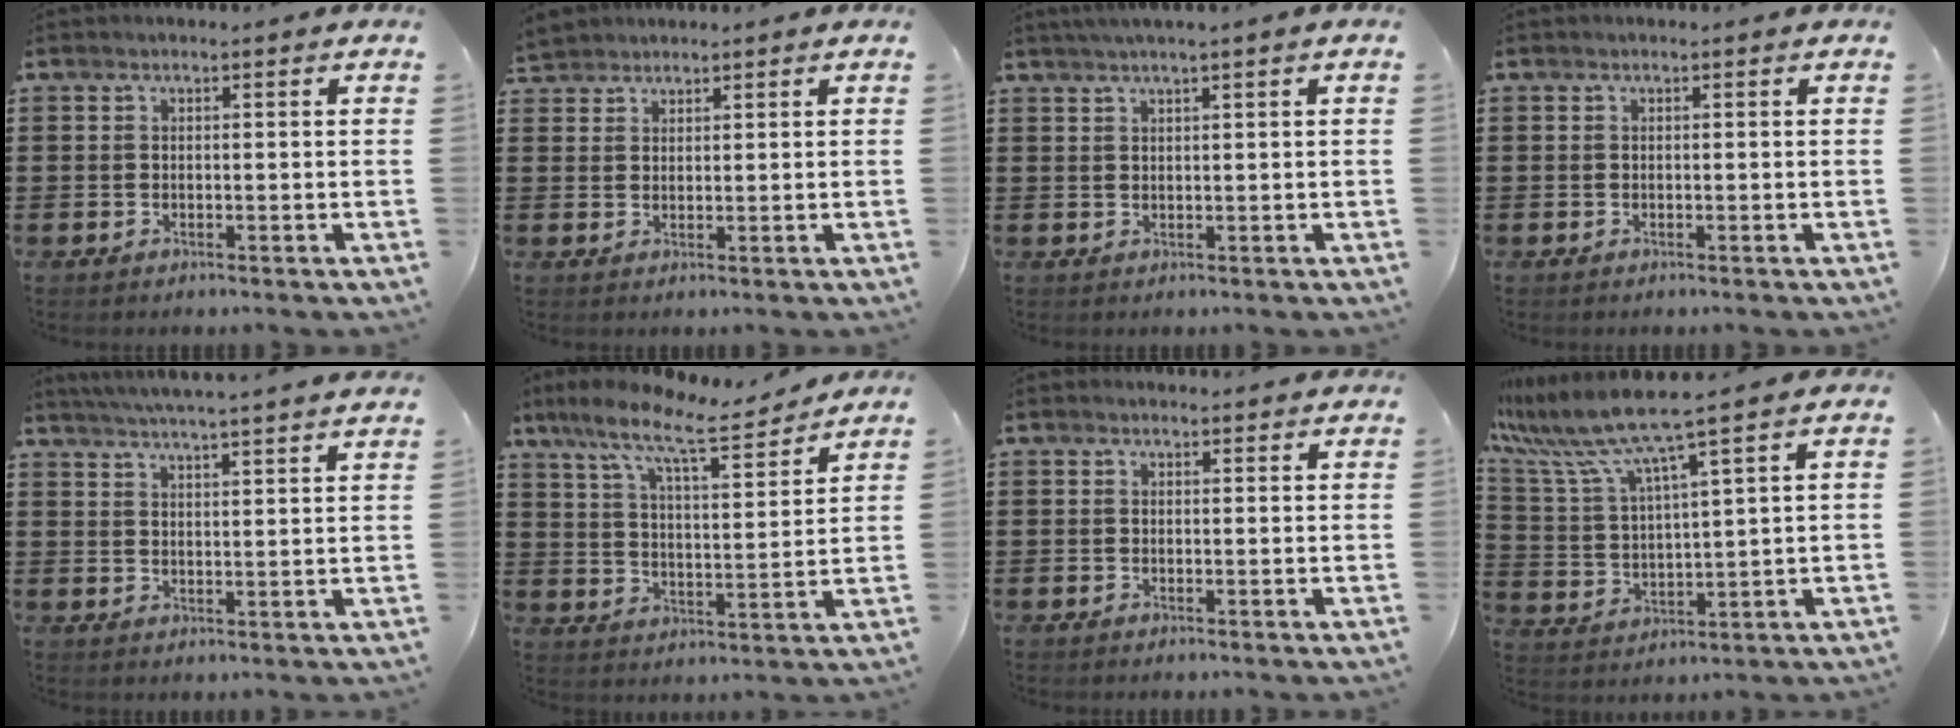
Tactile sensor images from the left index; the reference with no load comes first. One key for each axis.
{"total": 2.0, "fx": 1.9, "fy": 0.6, "fz": -0.1, "tx": -0.004, "ty": 0.002, "tz": 0.039}
{"total": 1.6, "fx": 1.1, "fy": -0.4, "fz": 1.1, "tx": -0.020, "ty": -0.002, "tz": 0.022}
{"total": 0.0}
{"total": 4.9, "fx": 4.6, "fy": -1.0, "fz": 1.1, "tx": -0.039, "ty": -0.027, "tz": 0.081}
{"total": 9.4, "fx": 7.6, "fy": 1.3, "fz": 5.3, "tx": -0.126, "ty": -0.046, "tz": 0.125}
{"total": 1.1, "fx": 1.0, "fy": 0.2, "fz": 0.2, "tx": -0.006, "ty": 0.000, "tz": 0.021}
{"total": 8.7, "fx": 7.1, "fy": -0.2, "fz": 5.0, "tx": -0.127, "ty": -0.042, "tz": 0.120}